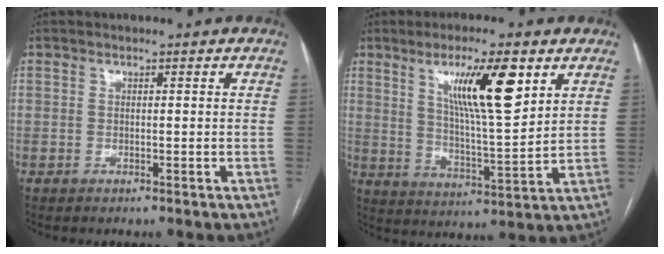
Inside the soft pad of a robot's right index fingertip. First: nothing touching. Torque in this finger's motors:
{"motor_torque": [1.15, 0.99, 0.45, 0.16]}